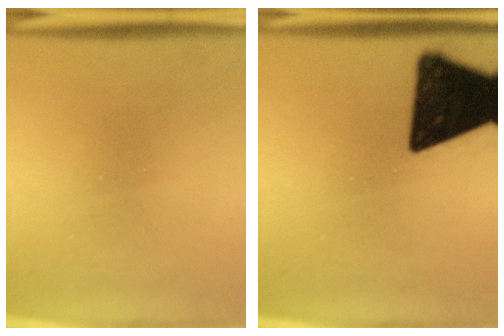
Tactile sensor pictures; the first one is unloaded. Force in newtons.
{"total": 17.1}